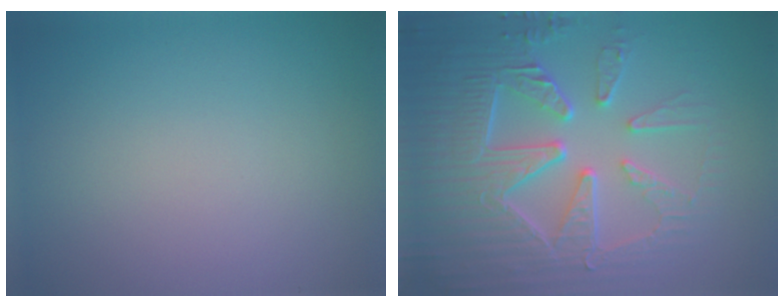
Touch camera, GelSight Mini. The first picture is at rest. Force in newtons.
{"total": 8.6, "press": 6.2, "slide": 6.0}